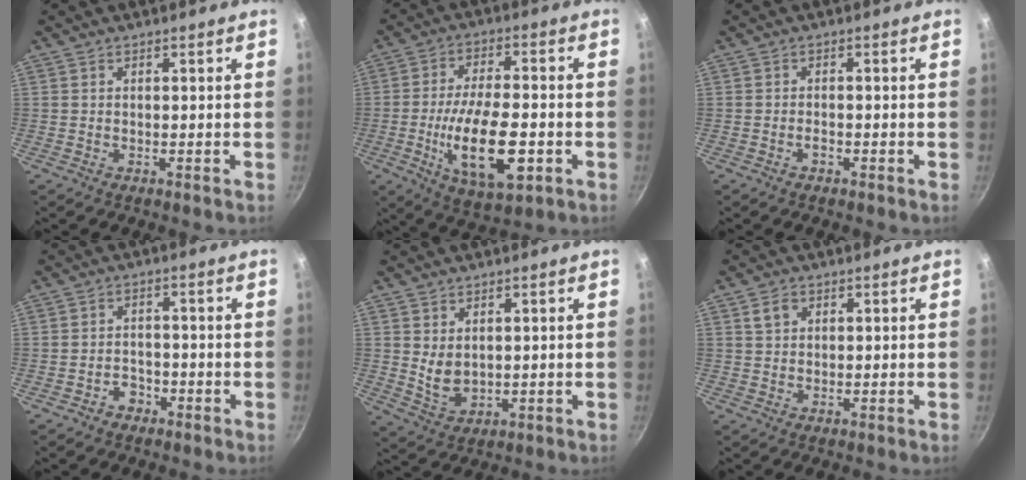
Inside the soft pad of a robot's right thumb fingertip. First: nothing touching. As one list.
[{"total": 16.2, "force": [-4.0, 6.7, 14.2], "torque": [-0.242, 0.010, -0.066]}, {"total": 1.1, "force": [-0.7, 0.6, 0.7], "torque": [-0.011, 0.012, -0.013]}, {"total": 2.5, "force": [-1.5, 1.8, 0.8], "torque": [0.005, 0.019, -0.021]}, {"total": 5.0, "force": [1.3, 3.4, 3.5], "torque": [-0.056, -0.018, 0.036]}, {"total": 2.8, "force": [1.1, 2.0, 1.5], "torque": [-0.018, 0.003, 0.021]}]